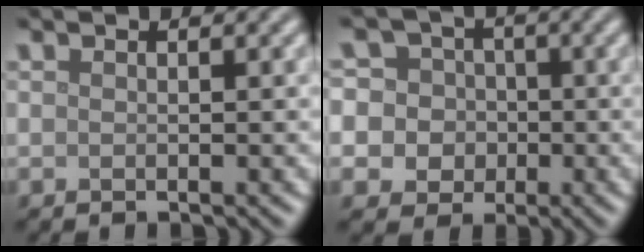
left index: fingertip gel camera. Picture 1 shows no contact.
{"total": 7.9, "force": [0.8, 7.5, 2.5], "torque": [-0.054, 0.035, -0.010]}